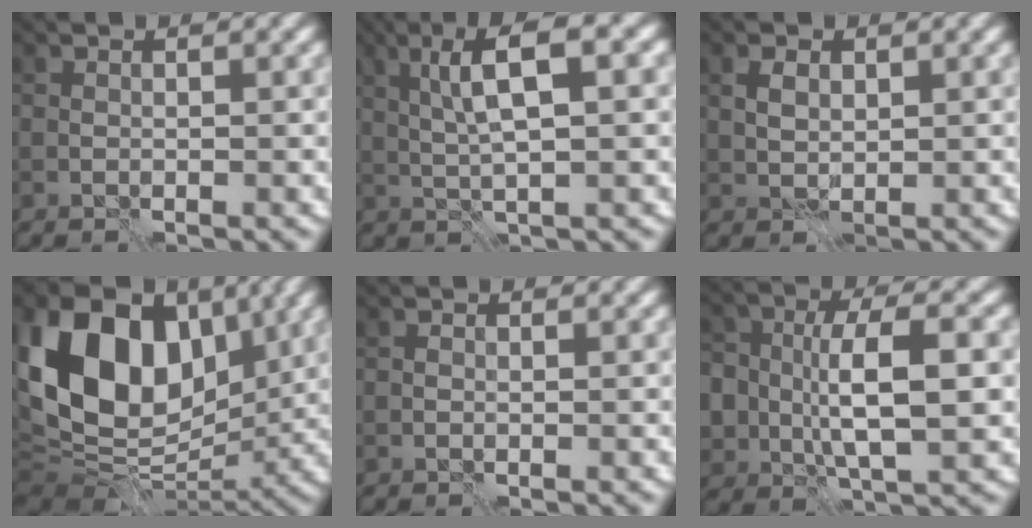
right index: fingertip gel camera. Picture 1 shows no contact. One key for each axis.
{"total": 6.0, "fx": 1.8, "fy": 1.2, "fz": 5.6, "tx": -0.108, "ty": 0.012, "tz": 0.033}
{"total": 1.6, "fx": 0.8, "fy": 1.0, "fz": 1.0, "tx": -0.023, "ty": 0.001, "tz": 0.016}
{"total": 15.8, "fx": 3.8, "fy": 10.9, "fz": 10.8, "tx": -0.205, "ty": 0.020, "tz": 0.064}
{"total": 0.0}
{"total": 7.6, "fx": 0.0, "fy": 4.6, "fz": 6.1, "tx": -0.118, "ty": -0.004, "tz": 0.001}